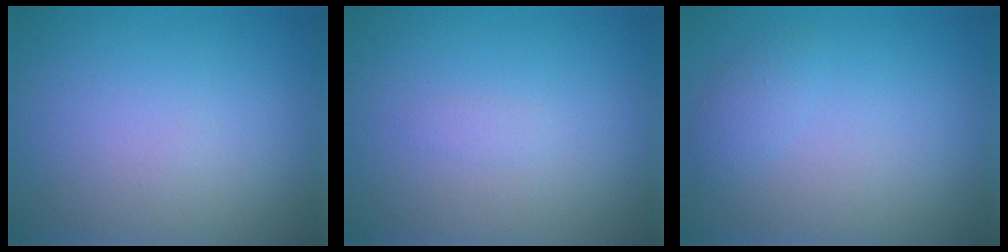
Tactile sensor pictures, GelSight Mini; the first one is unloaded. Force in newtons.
{"total": 0.5, "press": 0.5, "slide": 0.0}
{"total": 1.2, "press": 1.2, "slide": 0.1}